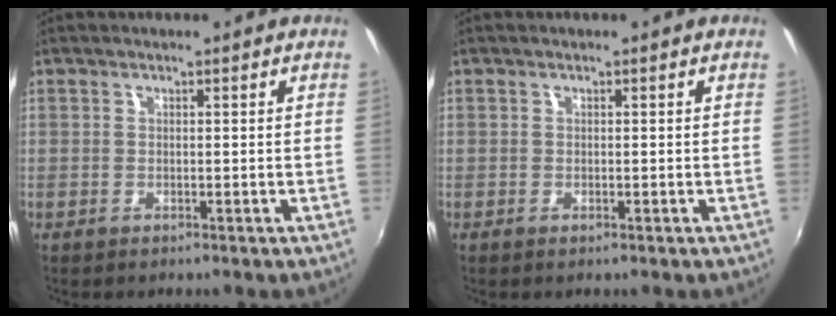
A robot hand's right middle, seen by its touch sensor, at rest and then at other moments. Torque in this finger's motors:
{"motor_torque": [-0.11, 0.06, -0.03, 0.00]}